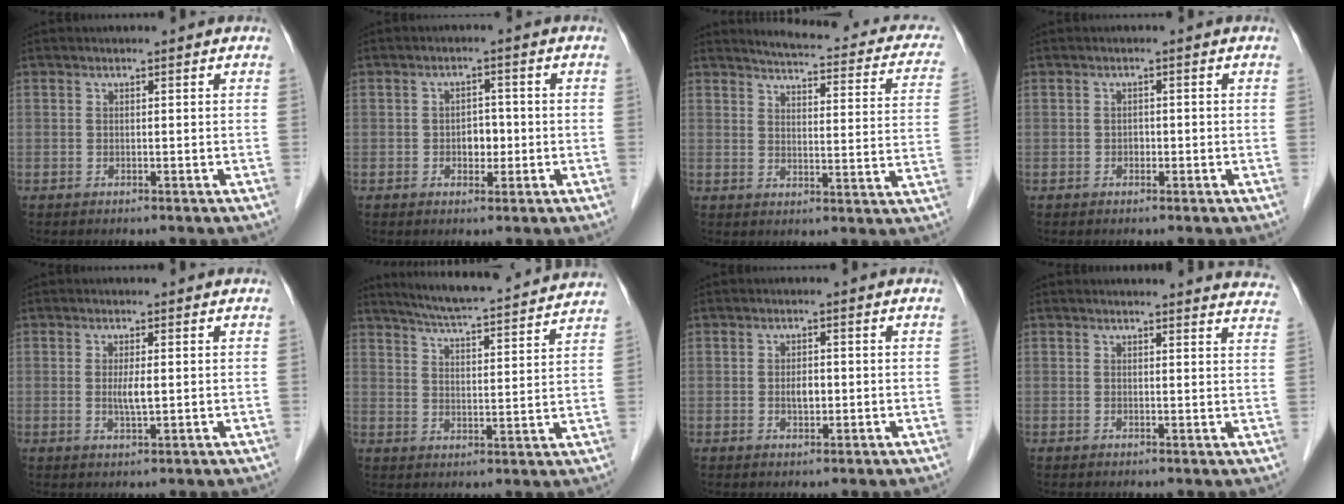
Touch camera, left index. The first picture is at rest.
{"total": 2.9, "force": [-0.6, 1.9, 2.1], "torque": [-0.027, 0.007, -0.006]}
{"total": 17.7, "force": [15.4, 4.1, 7.7], "torque": [-0.080, -0.014, 0.162]}
{"total": 0.9, "force": [-0.3, 0.6, 0.5], "torque": [-0.007, 0.003, -0.006]}
{"total": 2.5, "force": [0.1, 0.3, 2.4], "torque": [-0.051, -0.004, 0.004]}
{"total": 19.5, "force": [18.1, 1.0, 7.2], "torque": [-0.116, 0.000, 0.241]}
{"total": 2.0, "force": [-0.2, 1.0, 1.7], "torque": [-0.030, 0.001, -0.001]}
{"total": 12.4, "force": [12.2, 1.3, 1.8], "torque": [0.007, -0.053, 0.101]}